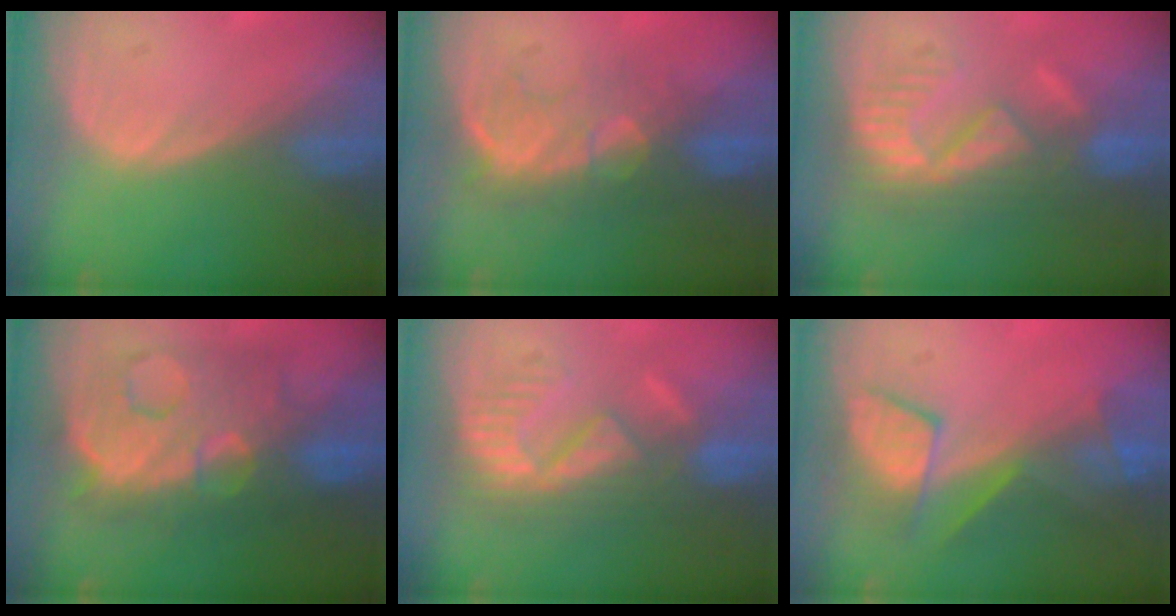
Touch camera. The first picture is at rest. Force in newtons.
{"total": 8.0, "press": 7.8, "slide": 2.0}
{"total": 8.9, "press": 8.1, "slide": 3.6}
{"total": 12.3, "press": 12.2, "slide": 1.2}
{"total": 8.9, "press": 8.1, "slide": 3.6}
{"total": 7.6, "press": 7.2, "slide": 2.5}